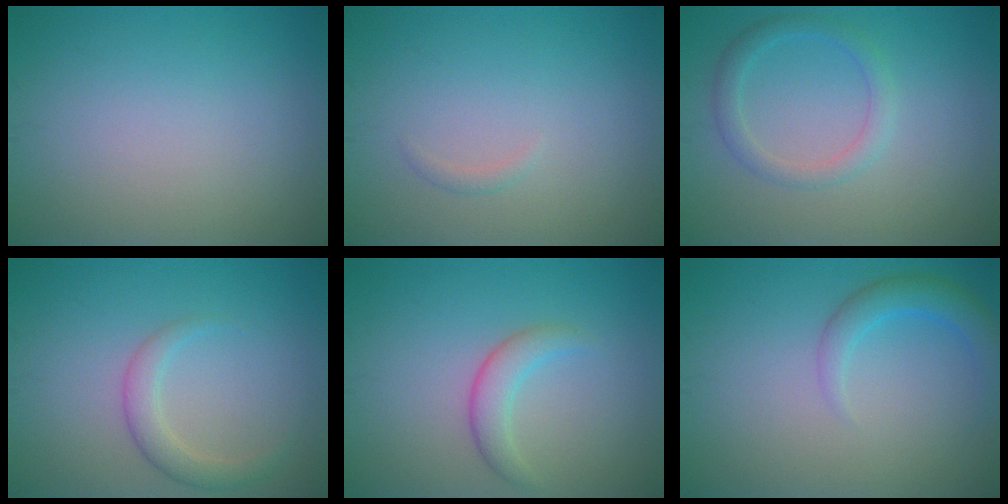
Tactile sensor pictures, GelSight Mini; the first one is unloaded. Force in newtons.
{"total": 0.6, "press": 0.6, "slide": 0.1}
{"total": 2.2, "press": 2.2, "slide": 0.1}
{"total": 2.4, "press": 2.4, "slide": 0.1}
{"total": 2.4, "press": 2.4, "slide": 0.1}
{"total": 2.7, "press": 2.7, "slide": 0.2}